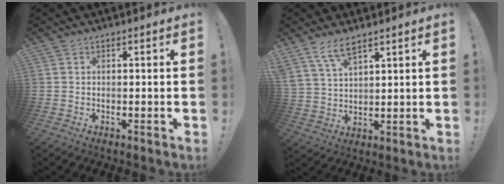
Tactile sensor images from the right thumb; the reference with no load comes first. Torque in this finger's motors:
{"motor_torque": [0.37, 0.55, 0.71, 0.51, 0.32]}